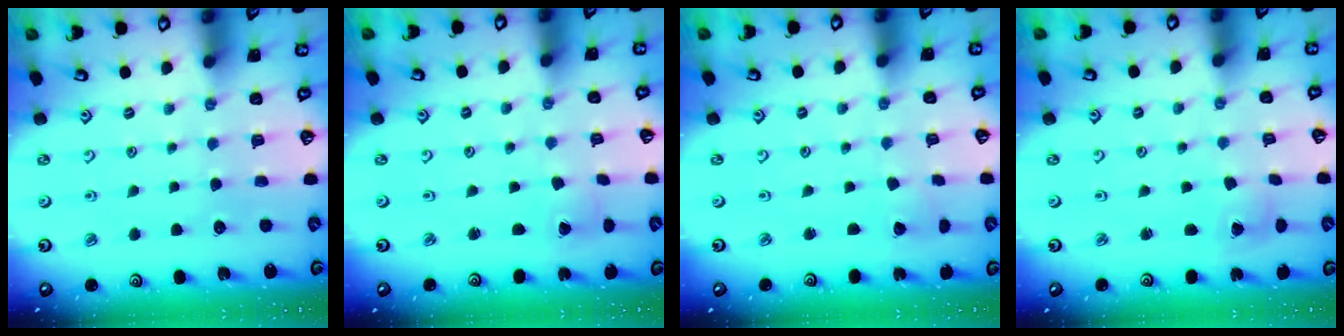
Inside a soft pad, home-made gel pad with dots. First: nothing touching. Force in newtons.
{"total": 1.0, "press": 1.0, "slide": 0.0}
{"total": 1.7, "press": 1.7, "slide": 0.1}
{"total": 2.1, "press": 2.1, "slide": 0.1}